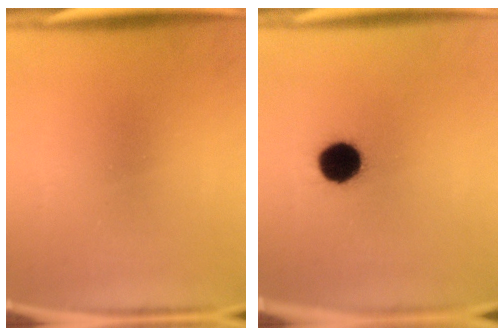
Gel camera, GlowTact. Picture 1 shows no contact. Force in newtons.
{"total": 10.3}